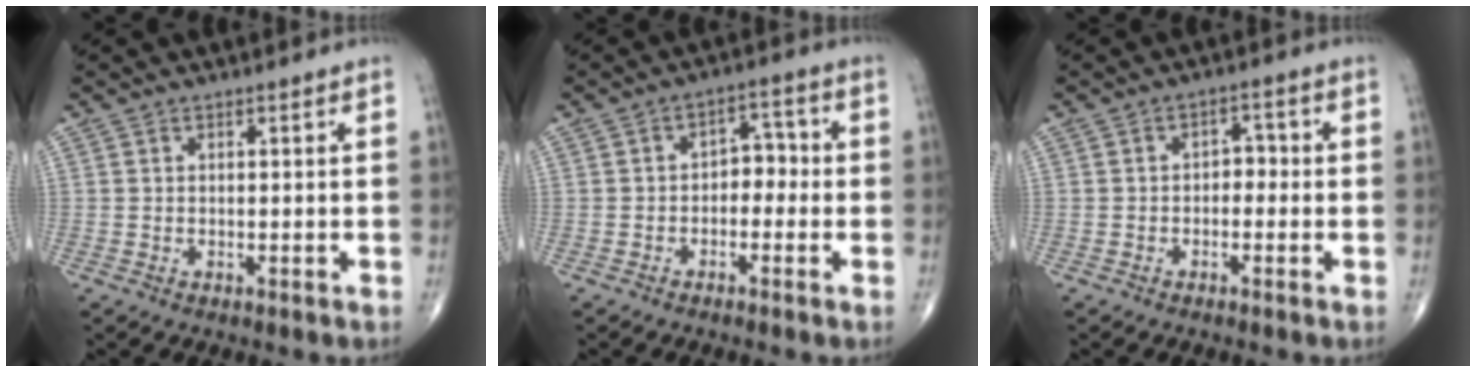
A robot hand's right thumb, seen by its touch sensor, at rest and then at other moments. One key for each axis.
{"total": 4.8, "fx": -1.0, "fy": 3.3, "fz": 3.3, "tx": -0.022, "ty": 0.027, "tz": -0.026}
{"total": 3.0, "fx": -0.6, "fy": 2.1, "fz": 2.0, "tx": -0.008, "ty": 0.016, "tz": -0.018}